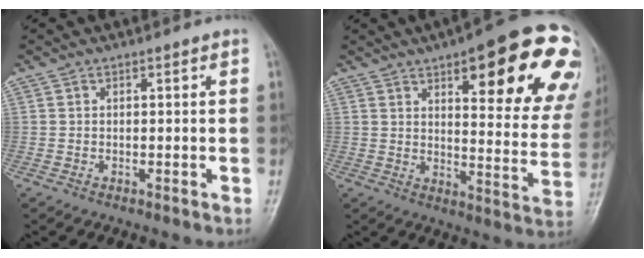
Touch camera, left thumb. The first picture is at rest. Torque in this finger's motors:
{"motor_torque": [1.11, 0.73, 1.71, -1.07, 0.10]}